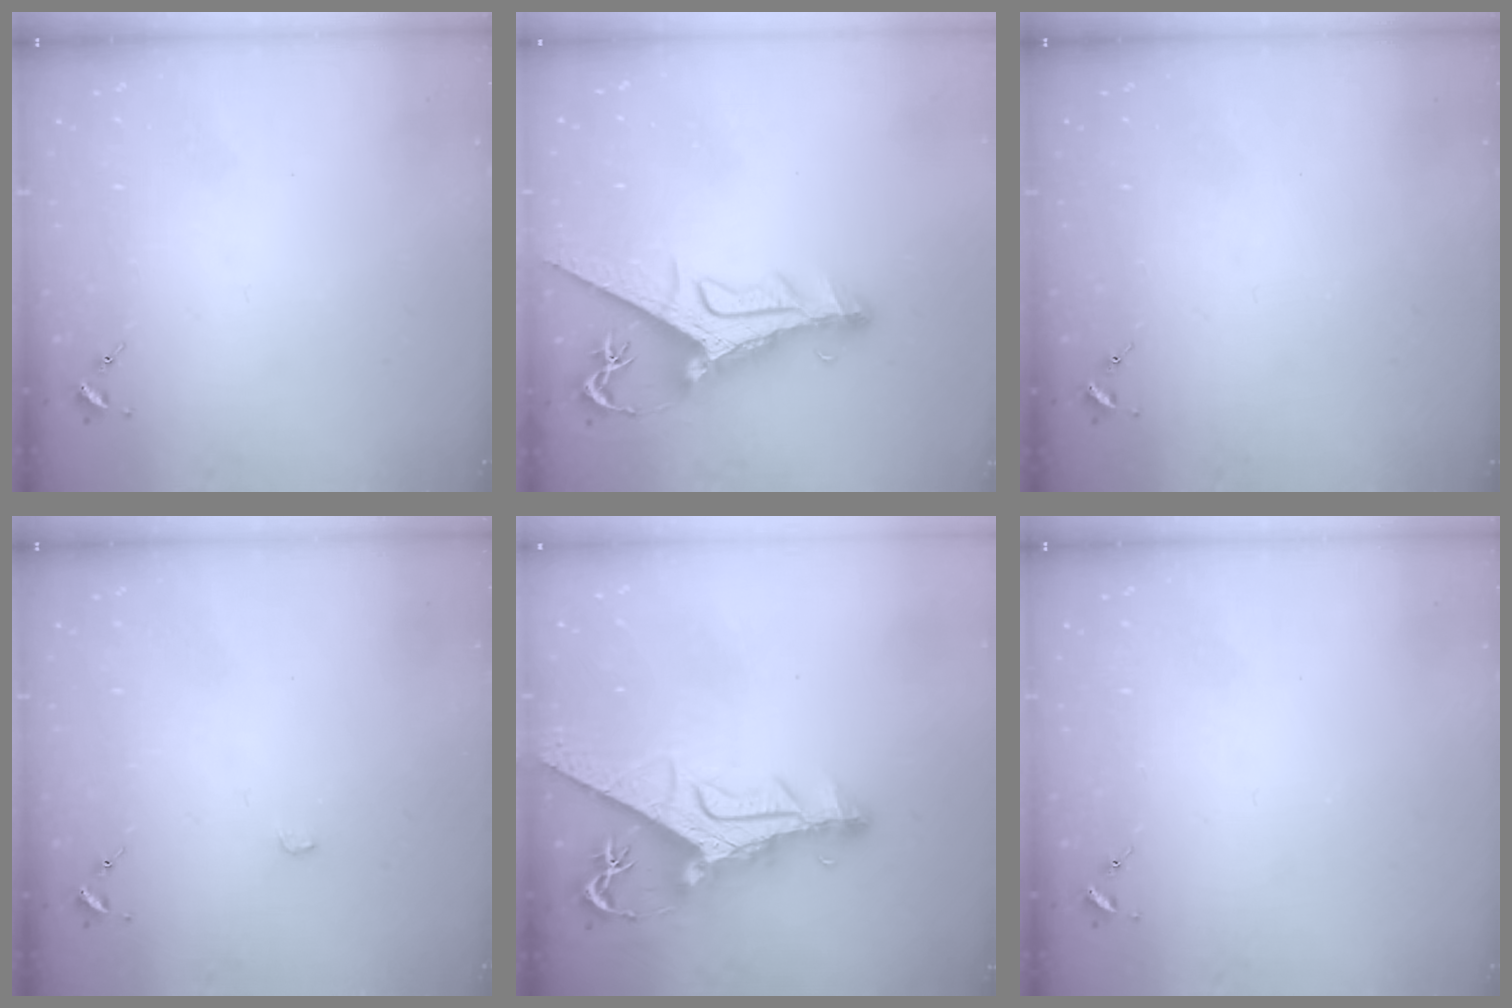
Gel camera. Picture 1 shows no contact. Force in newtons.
{"total": 14.7, "press": 14.6, "slide": 1.3}
{"total": 0.0}
{"total": 1.3, "press": 1.3, "slide": 0.1}
{"total": 13.8, "press": 13.7, "slide": 1.3}
{"total": 0.0}